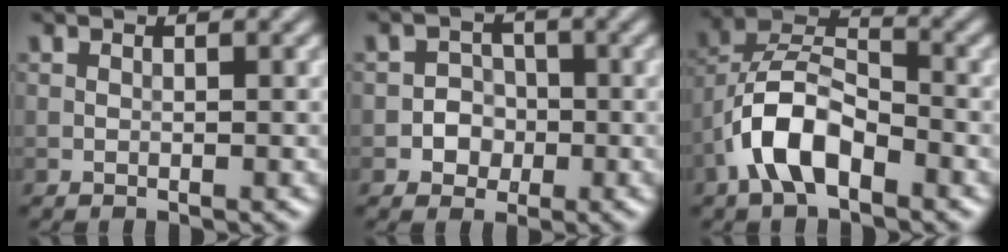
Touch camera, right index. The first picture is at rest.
{"total": 2.4, "force": [-0.7, 2.2, 0.6], "torque": [0.013, 0.001, -0.025]}
{"total": 6.4, "force": [-3.3, 3.0, 4.6], "torque": [-0.083, 0.013, -0.068]}